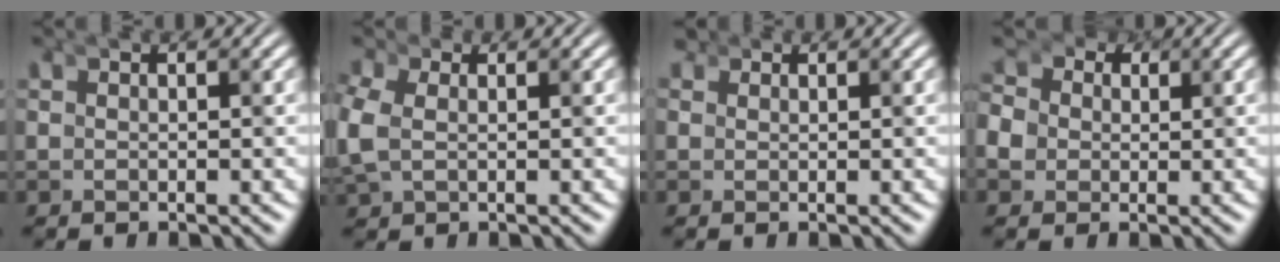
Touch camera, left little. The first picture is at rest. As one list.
[{"total": 1.4, "force": [-1.4, -0.1, -0.4], "torque": [-0.032, -0.027, -0.003]}, {"total": 1.5, "force": [0.3, -0.9, -1.2], "torque": [0.011, -0.006, 0.012]}, {"total": 1.6, "force": [-0.9, 0.9, -1.1], "torque": [-0.020, -0.027, -0.003]}]